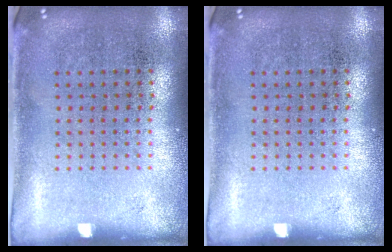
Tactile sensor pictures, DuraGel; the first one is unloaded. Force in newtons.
{"total": 0.0}